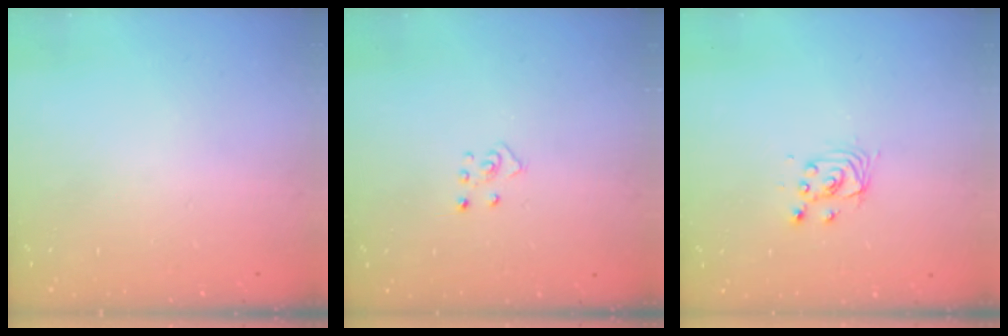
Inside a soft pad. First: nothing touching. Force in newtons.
{"total": 3.7, "press": 3.7, "slide": 0.3}
{"total": 3.3, "press": 3.3, "slide": 0.3}